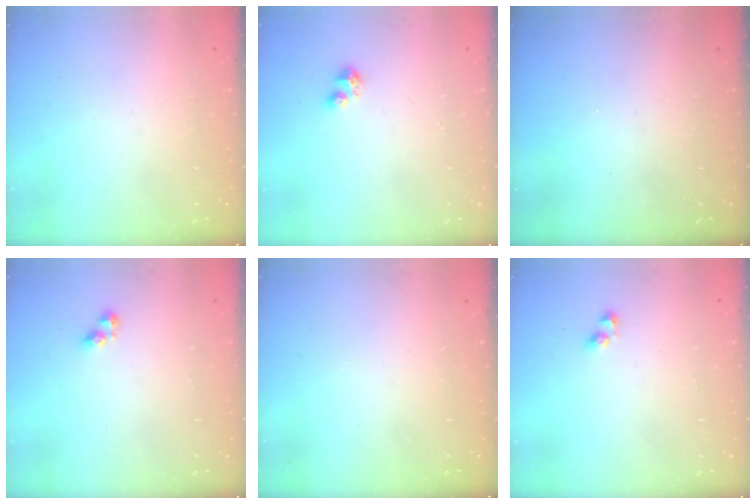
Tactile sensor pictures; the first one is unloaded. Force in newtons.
{"total": 3.0, "press": 2.9, "slide": 0.3}
{"total": 0.0}
{"total": 3.4, "press": 3.4, "slide": 0.3}
{"total": 0.0}
{"total": 2.7, "press": 2.6, "slide": 0.6}